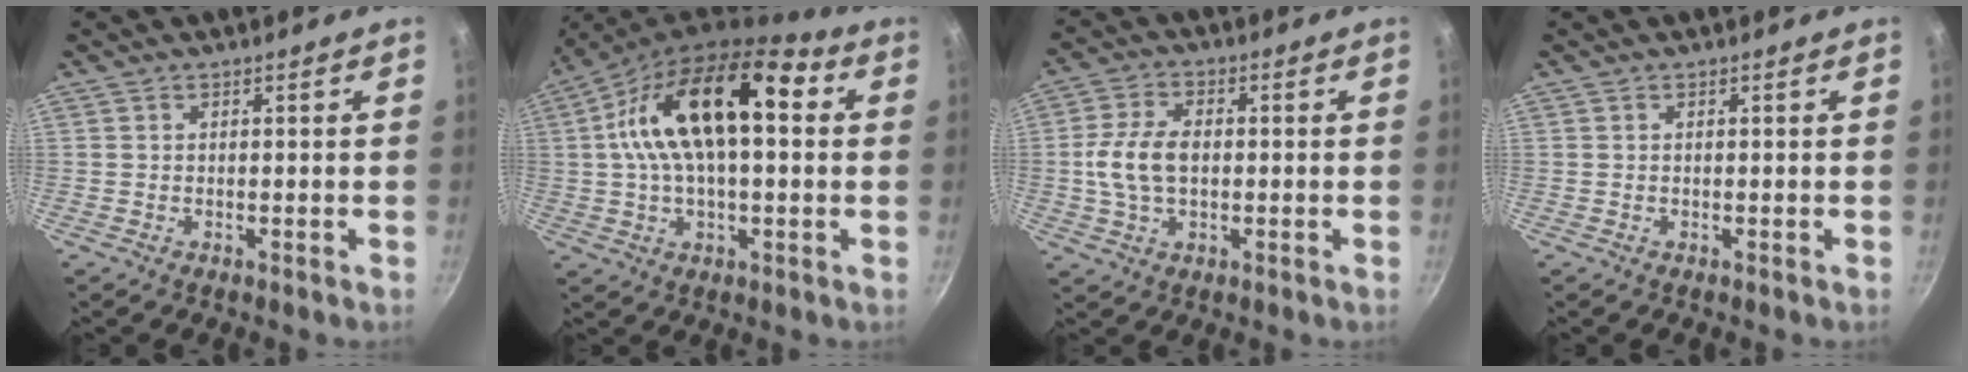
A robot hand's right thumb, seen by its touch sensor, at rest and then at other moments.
{"total": 17.5, "force": [3.6, 8.6, 14.9], "torque": [-0.227, 0.028, 0.046]}
{"total": 8.8, "force": [-0.2, 5.6, 6.7], "torque": [-0.128, 0.015, -0.007]}
{"total": 0.0}